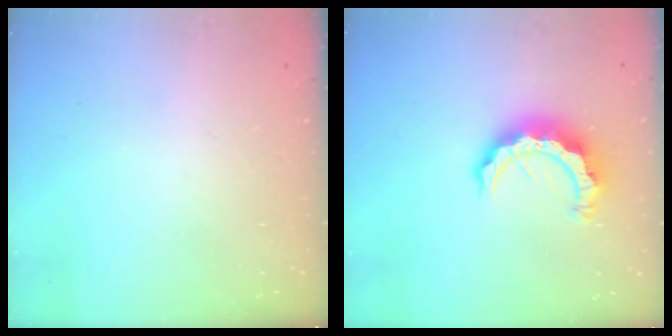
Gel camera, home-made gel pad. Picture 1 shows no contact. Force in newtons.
{"total": 11.0, "press": 10.9, "slide": 1.1}